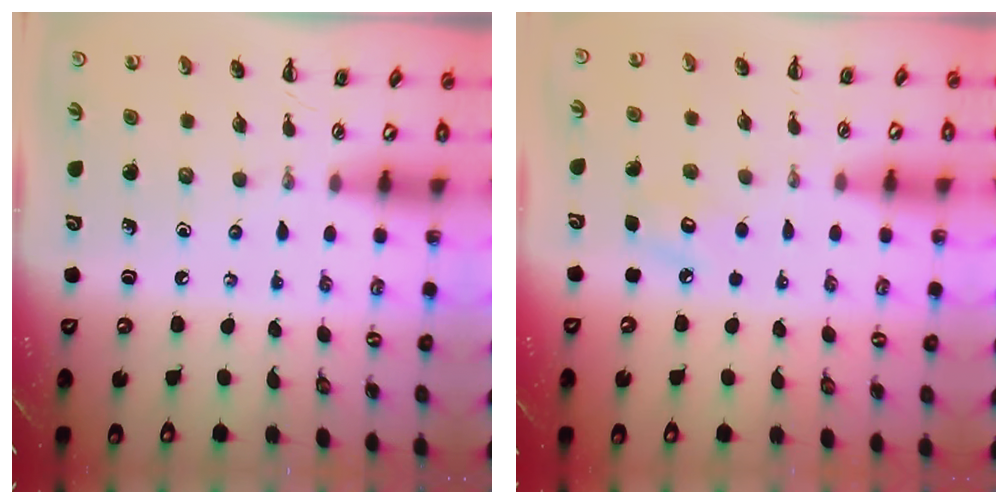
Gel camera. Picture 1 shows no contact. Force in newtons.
{"total": 5.1, "press": 4.9, "slide": 1.3}